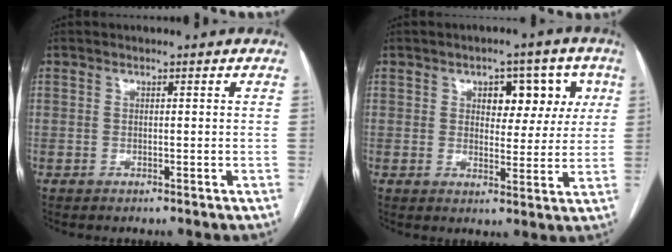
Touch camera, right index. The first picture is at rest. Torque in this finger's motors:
{"motor_torque": [0.16, 0.09, 0.10, 0.04]}